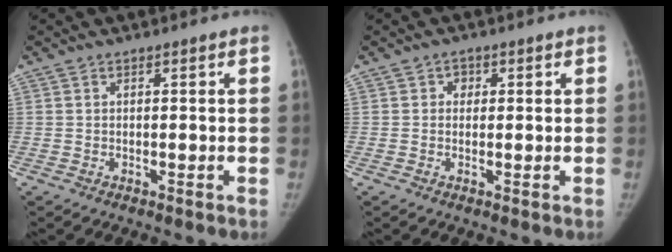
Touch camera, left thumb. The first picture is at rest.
{"total": 1.6, "force": [0.4, 1.5, 0.5], "torque": [0.008, 0.002, 0.000]}